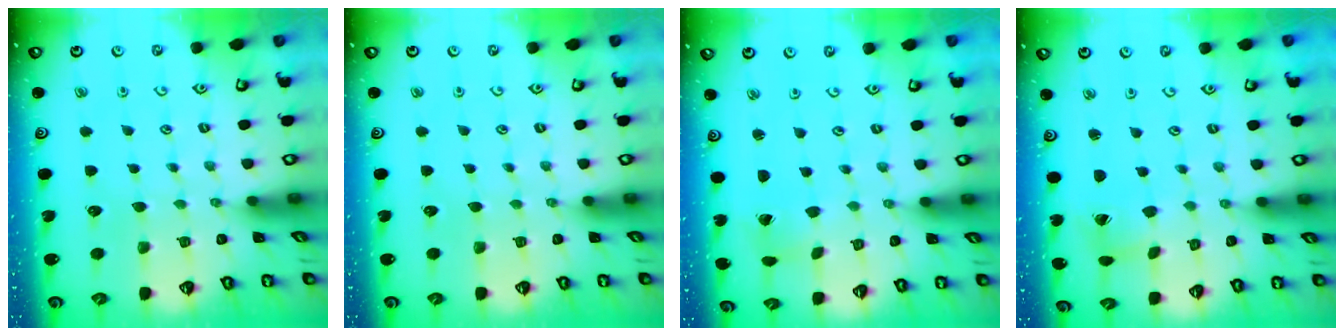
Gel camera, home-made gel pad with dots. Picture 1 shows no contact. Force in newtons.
{"total": 0.0}
{"total": 1.9, "press": 1.8, "slide": 0.7}
{"total": 2.9, "press": 2.9, "slide": 0.4}